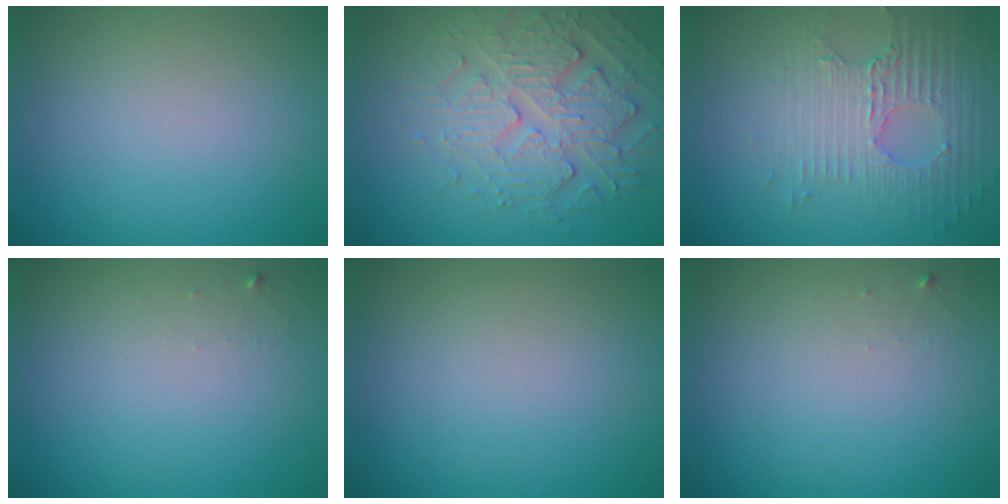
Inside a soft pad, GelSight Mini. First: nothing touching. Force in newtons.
{"total": 4.7, "press": 4.2, "slide": 2.3}
{"total": 3.7, "press": 3.3, "slide": 1.7}
{"total": 0.6, "press": 0.6, "slide": 0.1}
{"total": 0.0}
{"total": 0.6, "press": 0.6, "slide": 0.1}